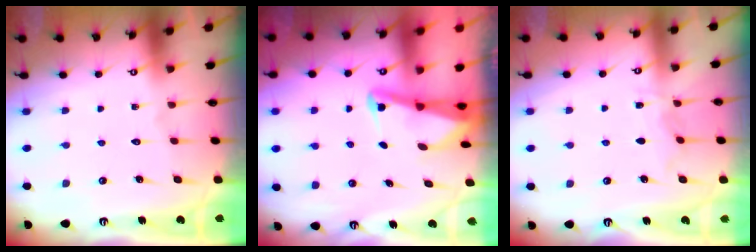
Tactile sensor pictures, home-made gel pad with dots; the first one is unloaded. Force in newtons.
{"total": 2.7, "press": 2.6, "slide": 0.6}
{"total": 4.4, "press": 4.4, "slide": 0.1}